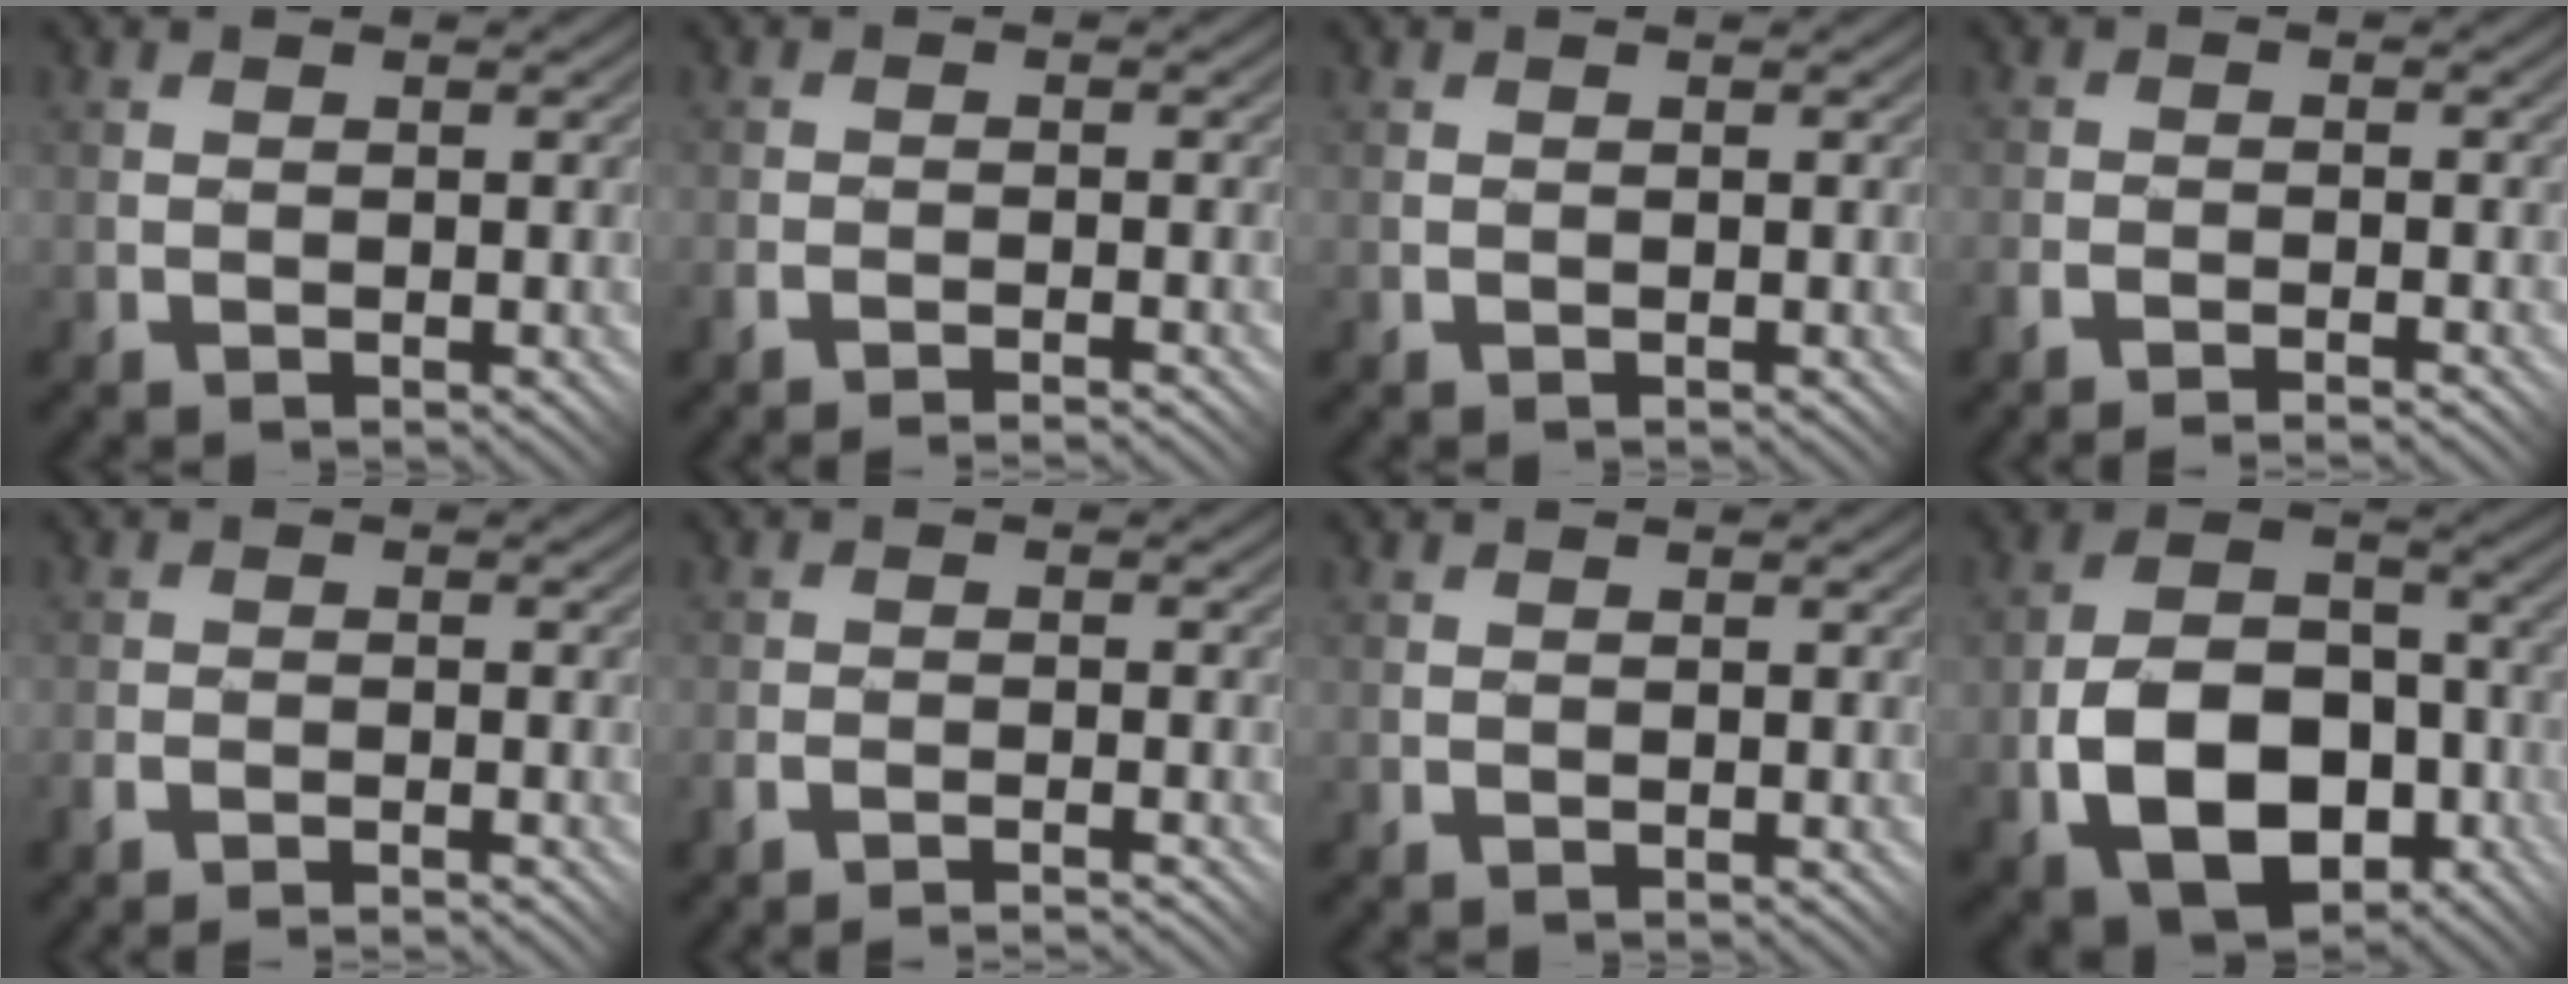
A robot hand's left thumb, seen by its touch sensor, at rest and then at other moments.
{"total": 1.9, "force": [-1.8, -0.2, 0.6], "torque": [-0.015, 0.006, -0.039]}
{"total": 0.0}
{"total": 2.5, "force": [-2.4, 0.0, 0.9], "torque": [-0.020, 0.005, -0.052]}
{"total": 2.4, "force": [-2.3, 0.3, 0.8], "torque": [-0.015, 0.004, -0.050]}
{"total": 2.3, "force": [-2.2, -0.3, 0.4], "torque": [-0.009, 0.008, -0.052]}
{"total": 0.0}
{"total": 12.5, "force": [-4.4, 8.2, 8.4], "torque": [-0.158, -0.019, -0.086]}